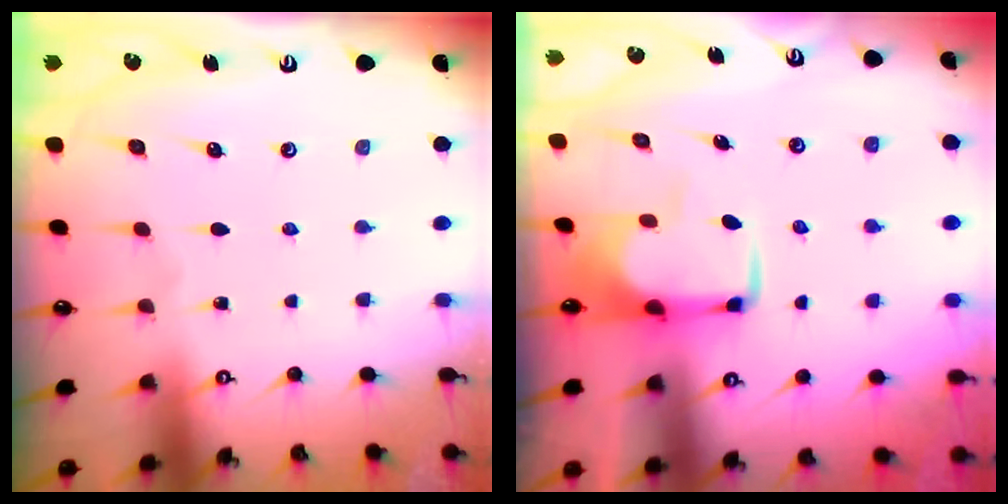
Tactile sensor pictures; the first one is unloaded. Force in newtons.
{"total": 1.5, "press": 1.5, "slide": 0.5}